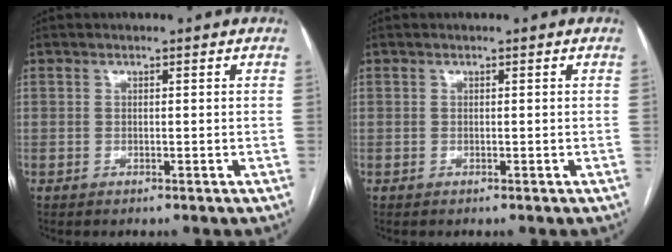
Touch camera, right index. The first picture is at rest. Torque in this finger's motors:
{"motor_torque": [0.01, -0.01, 0.00, 0.00]}